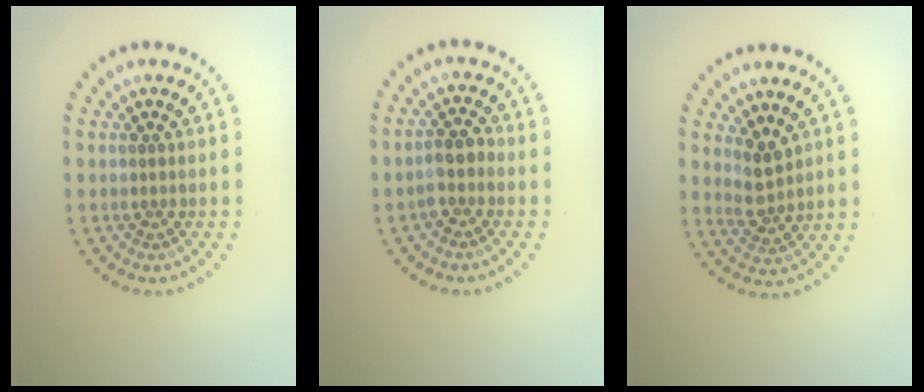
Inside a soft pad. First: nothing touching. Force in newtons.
{"total": 1.8, "press": 1.7, "slide": 0.8}
{"total": 2.3, "press": 2.1, "slide": 1.0}